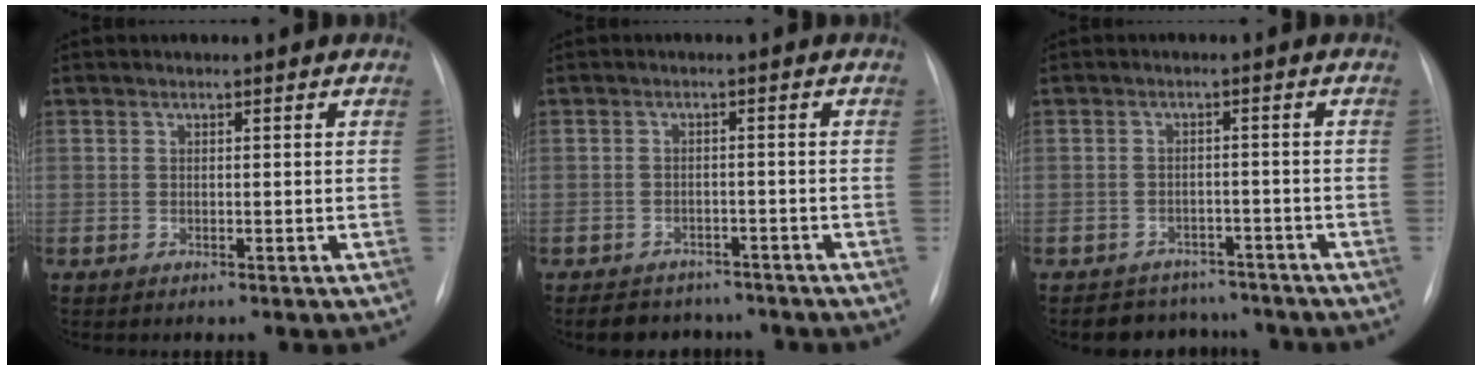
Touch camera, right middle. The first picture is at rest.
{"total": 6.8, "force": [-5.8, 3.4, 1.4], "torque": [-0.014, 0.007, -0.074]}
{"total": 6.6, "force": [-5.7, 3.3, 0.1], "torque": [0.009, 0.017, -0.074]}